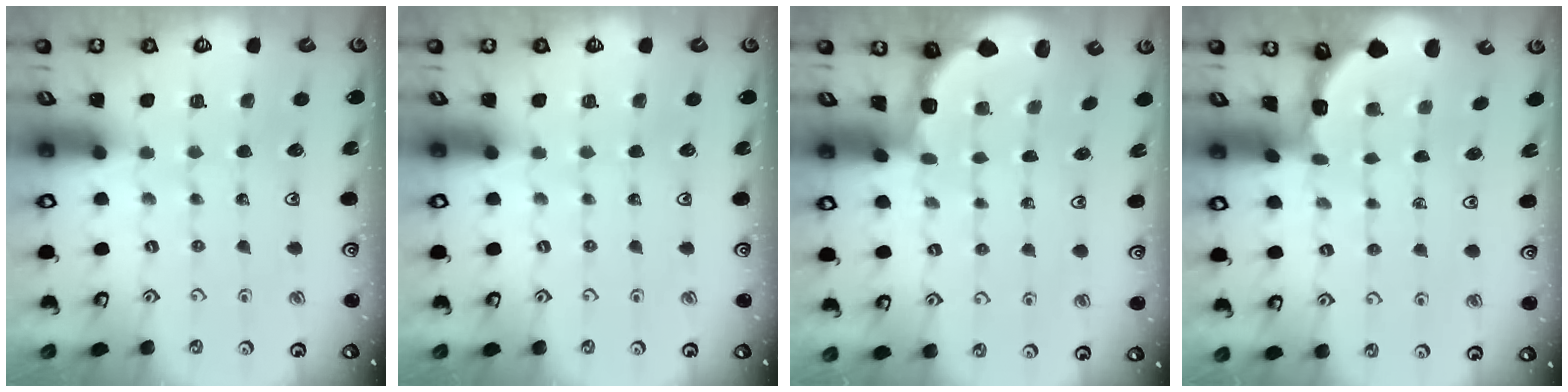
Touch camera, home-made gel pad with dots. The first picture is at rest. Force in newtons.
{"total": 0.0}
{"total": 1.8, "press": 1.7, "slide": 0.7}
{"total": 1.6, "press": 1.6, "slide": 0.1}